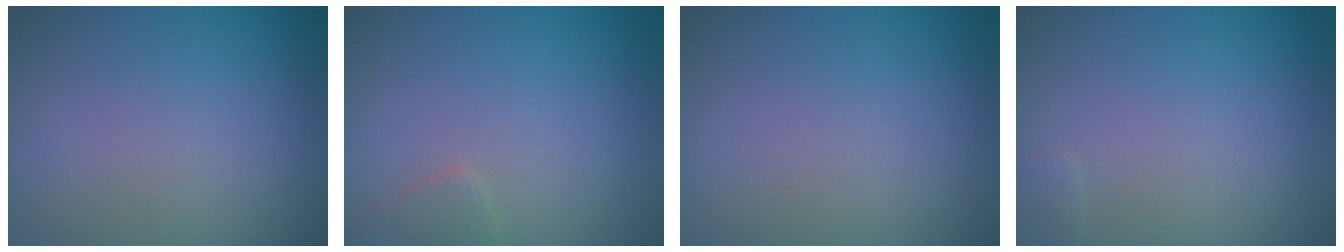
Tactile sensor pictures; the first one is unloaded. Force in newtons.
{"total": 1.2, "press": 1.2, "slide": 0.1}
{"total": 0.0}
{"total": 0.5, "press": 0.5, "slide": 0.0}